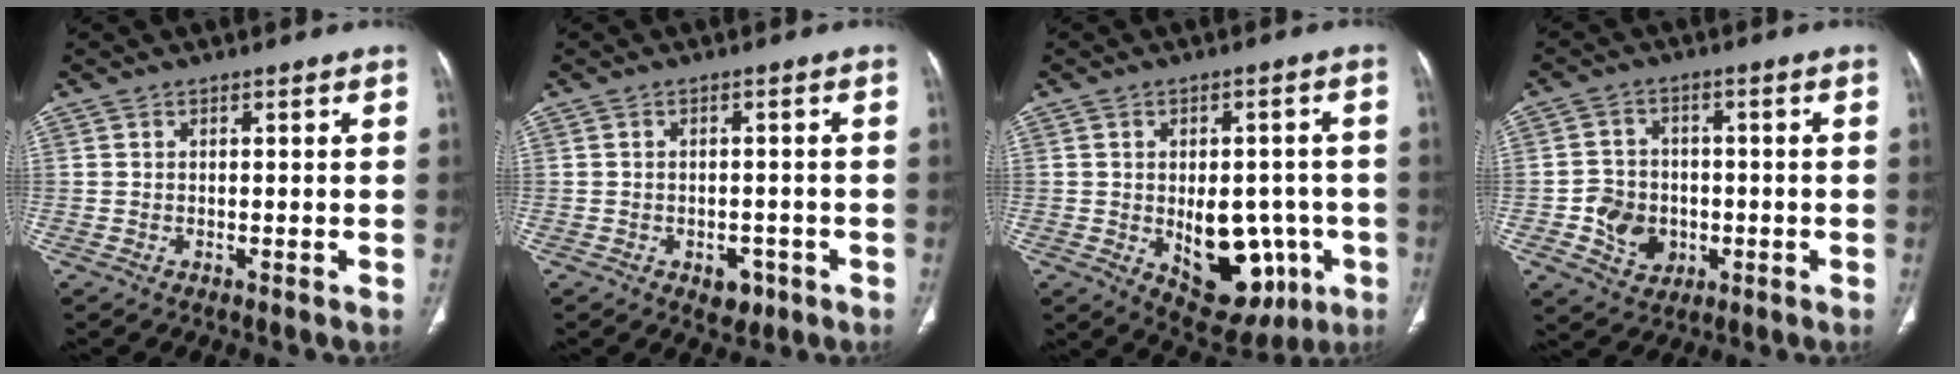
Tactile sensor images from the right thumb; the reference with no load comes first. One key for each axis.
{"total": 3.6, "fx": -1.8, "fy": 2.4, "fz": 1.9, "tx": -0.008, "ty": 0.006, "tz": -0.017}
{"total": 14.8, "fx": -3.7, "fy": 8.9, "fz": 11.1, "tx": -0.111, "ty": 0.010, "tz": -0.026}
{"total": 7.8, "fx": -1.8, "fy": 6.8, "fz": 3.5, "tx": -0.033, "ty": 0.011, "tz": -0.025}